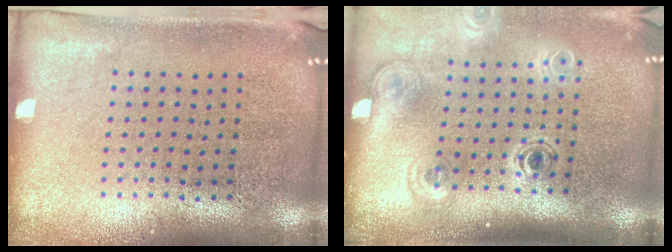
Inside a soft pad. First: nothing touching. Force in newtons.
{"total": 1.8, "press": 1.2, "slide": 1.4}